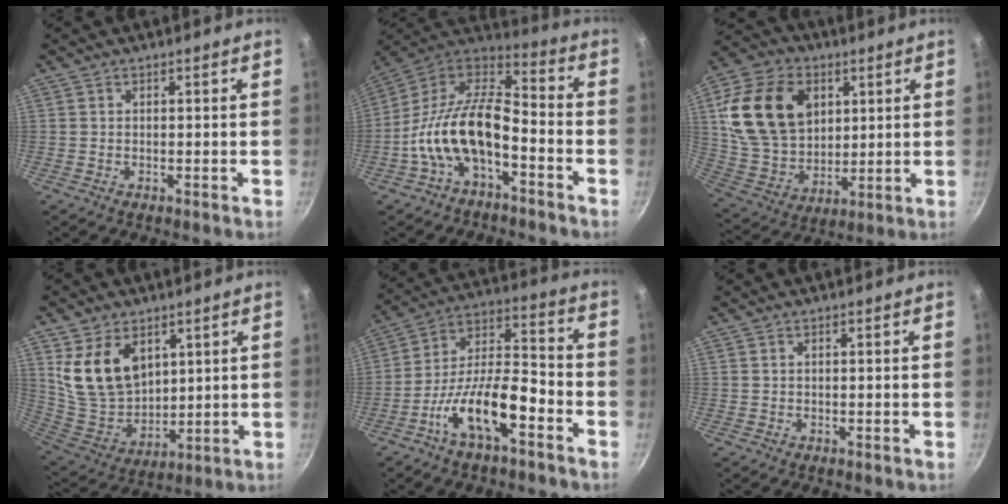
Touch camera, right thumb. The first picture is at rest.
{"total": 16.9, "force": [-5.6, 8.7, 13.3], "torque": [-0.243, 0.066, -0.120]}
{"total": 21.1, "force": [6.0, 15.3, 13.2], "torque": [-0.218, -0.010, 0.116]}
{"total": 14.6, "force": [5.9, 9.9, 8.9], "torque": [-0.136, -0.043, 0.133]}
{"total": 14.9, "force": [-7.4, 5.5, 11.7], "torque": [-0.193, 0.057, -0.141]}
{"total": 0.0}